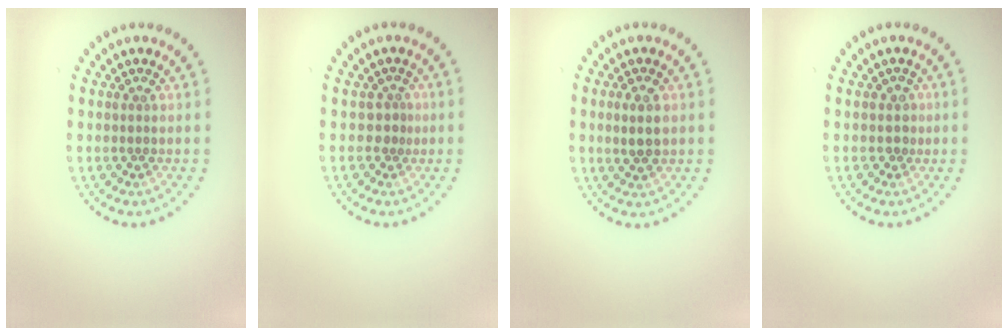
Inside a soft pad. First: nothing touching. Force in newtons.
{"total": 1.1, "press": 0.7, "slide": 0.9}
{"total": 2.1, "press": 2.0, "slide": 0.5}
{"total": 1.0, "press": 0.7, "slide": 0.6}